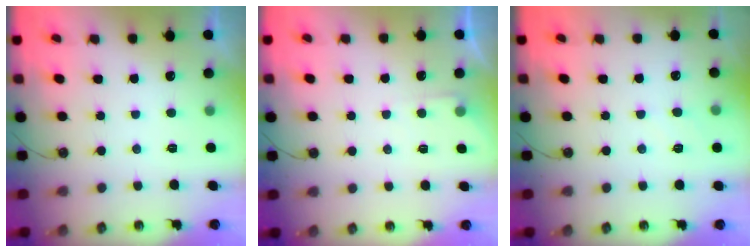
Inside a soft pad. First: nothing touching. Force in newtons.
{"total": 3.7, "press": 3.7, "slide": 0.6}
{"total": 5.1, "press": 5.0, "slide": 0.7}